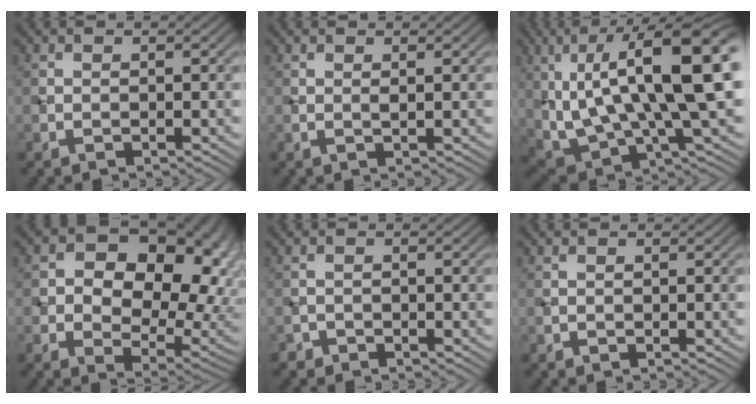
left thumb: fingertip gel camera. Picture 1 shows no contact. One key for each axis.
{"total": 0.8, "fx": 0.3, "fy": 0.0, "fz": 0.7, "tx": -0.017, "ty": 0.001, "tz": 0.005}
{"total": 17.2, "fx": 3.2, "fy": 6.6, "fz": 15.5, "tx": -0.272, "ty": 0.005, "tz": 0.058}
{"total": 16.2, "fx": 3.6, "fy": 10.9, "fz": 11.4, "tx": -0.150, "ty": 0.017, "tz": 0.067}
{"total": 1.1, "fx": -0.9, "fy": 0.5, "fz": -0.2, "tx": 0.006, "ty": 0.000, "tz": -0.020}
{"total": 0.0}